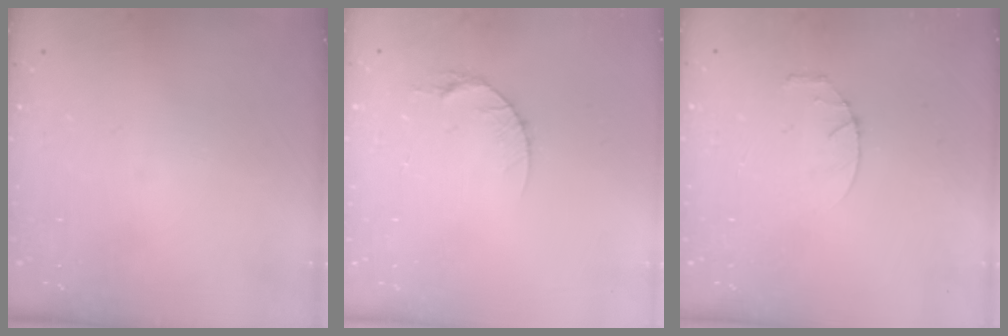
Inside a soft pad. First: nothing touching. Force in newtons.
{"total": 5.3, "press": 5.2, "slide": 0.5}
{"total": 2.8, "press": 2.8, "slide": 0.4}